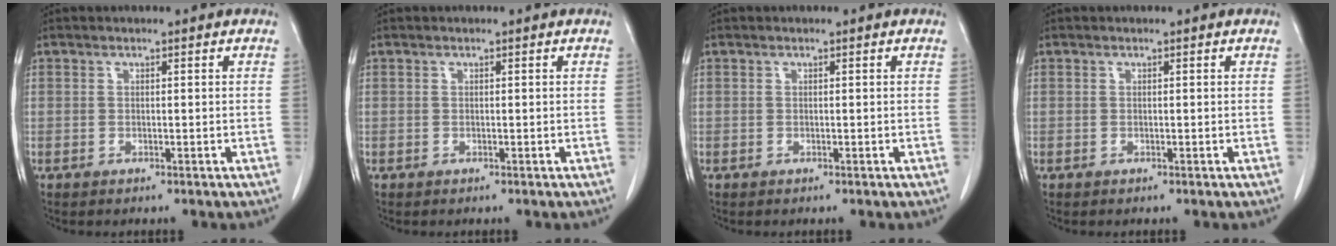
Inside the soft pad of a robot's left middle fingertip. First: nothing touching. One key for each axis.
{"total": 0.0}
{"total": 0.0}
{"total": 0.0}